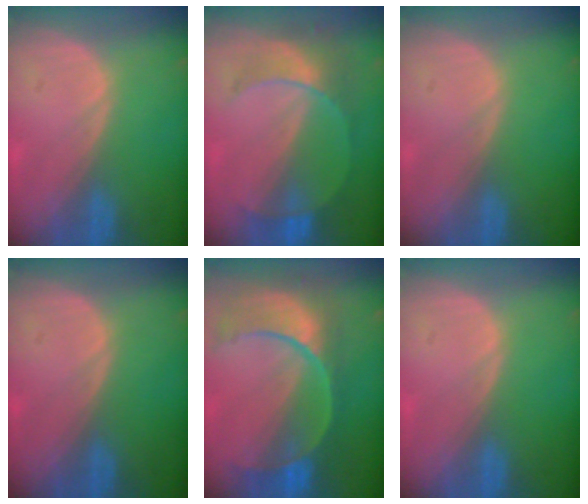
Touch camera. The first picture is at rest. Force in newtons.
{"total": 7.6, "press": 6.8, "slide": 3.5}
{"total": 0.0}
{"total": 0.0}
{"total": 11.2, "press": 9.4, "slide": 6.1}
{"total": 0.0}